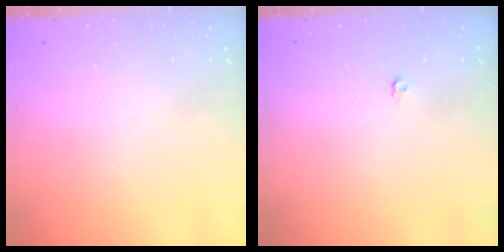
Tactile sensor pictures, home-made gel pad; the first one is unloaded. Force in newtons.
{"total": 3.3, "press": 3.3, "slide": 0.3}